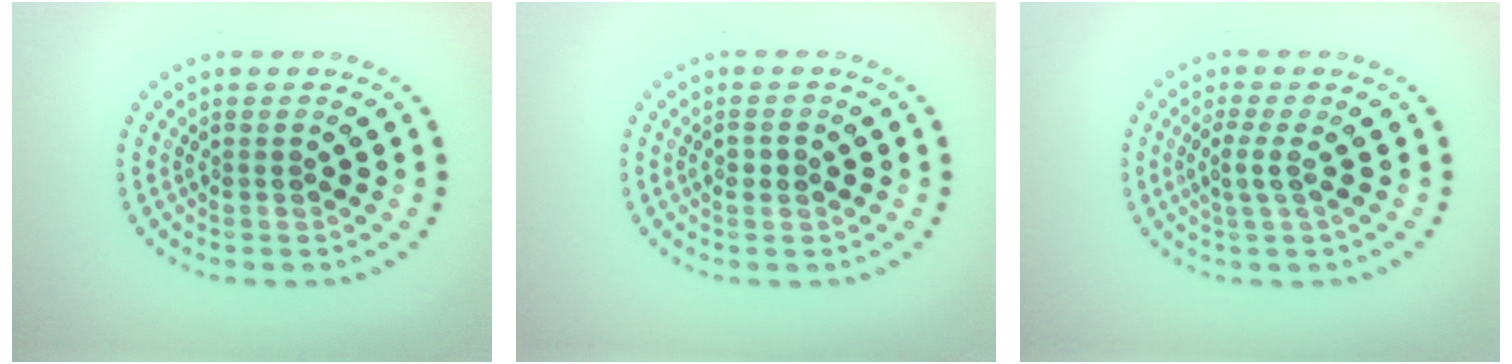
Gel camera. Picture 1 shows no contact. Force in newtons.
{"total": 1.1, "press": 1.1, "slide": 0.2}
{"total": 1.9, "press": 1.4, "slide": 1.2}